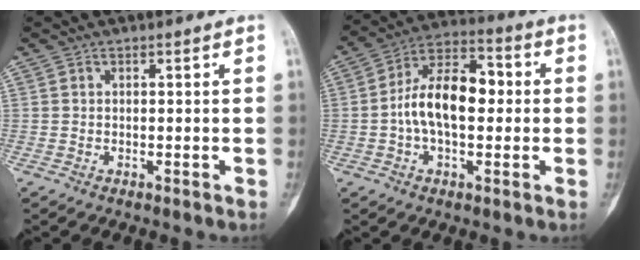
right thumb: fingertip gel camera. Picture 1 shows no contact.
{"total": 13.6, "force": [-0.2, 7.7, 11.2], "torque": [-0.185, 0.035, -0.013]}